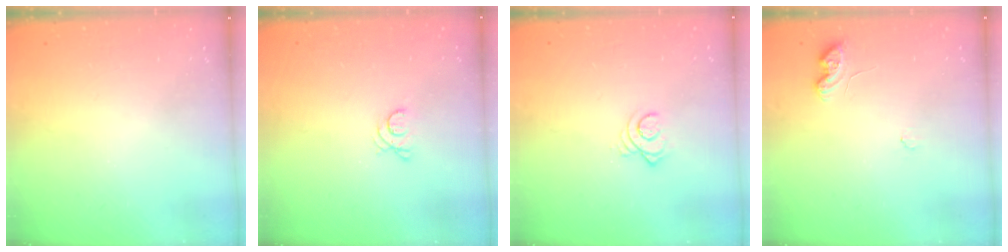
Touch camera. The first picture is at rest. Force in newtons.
{"total": 3.5, "press": 3.4, "slide": 0.7}
{"total": 3.4, "press": 3.4, "slide": 0.2}
{"total": 5.3, "press": 5.3, "slide": 0.7}